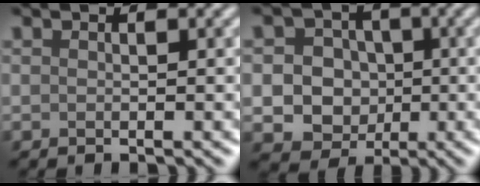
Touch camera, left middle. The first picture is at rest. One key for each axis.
{"total": 7.7, "fx": -0.8, "fy": 7.1, "fz": 3.0, "tx": -0.034, "ty": 0.014, "tz": -0.043}